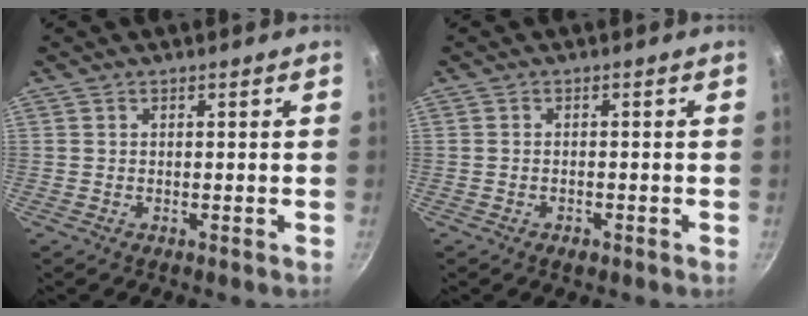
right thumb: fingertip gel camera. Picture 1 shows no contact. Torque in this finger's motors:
{"motor_torque": [-0.59, -0.25, -0.19, 0.04, 0.00]}